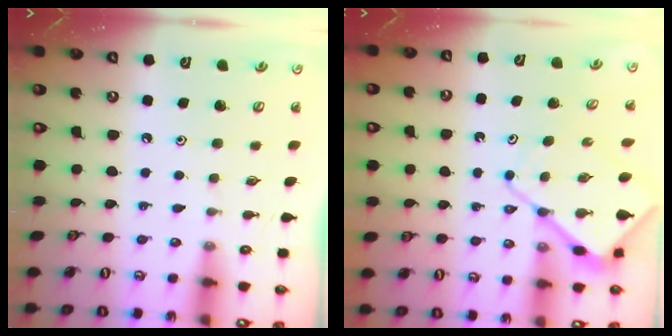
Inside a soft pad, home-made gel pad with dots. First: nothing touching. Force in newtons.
{"total": 9.7, "press": 9.7, "slide": 1.0}